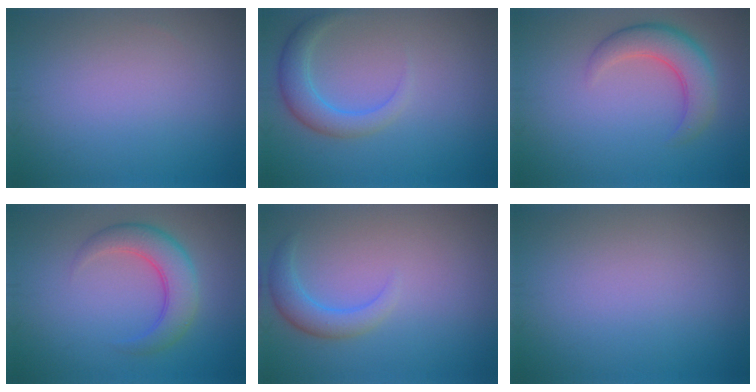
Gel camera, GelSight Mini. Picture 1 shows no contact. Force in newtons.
{"total": 3.2, "press": 3.2, "slide": 0.0}
{"total": 4.6, "press": 4.5, "slide": 0.5}
{"total": 4.7, "press": 4.7, "slide": 0.3}
{"total": 2.8, "press": 2.8, "slide": 0.3}
{"total": 0.0}